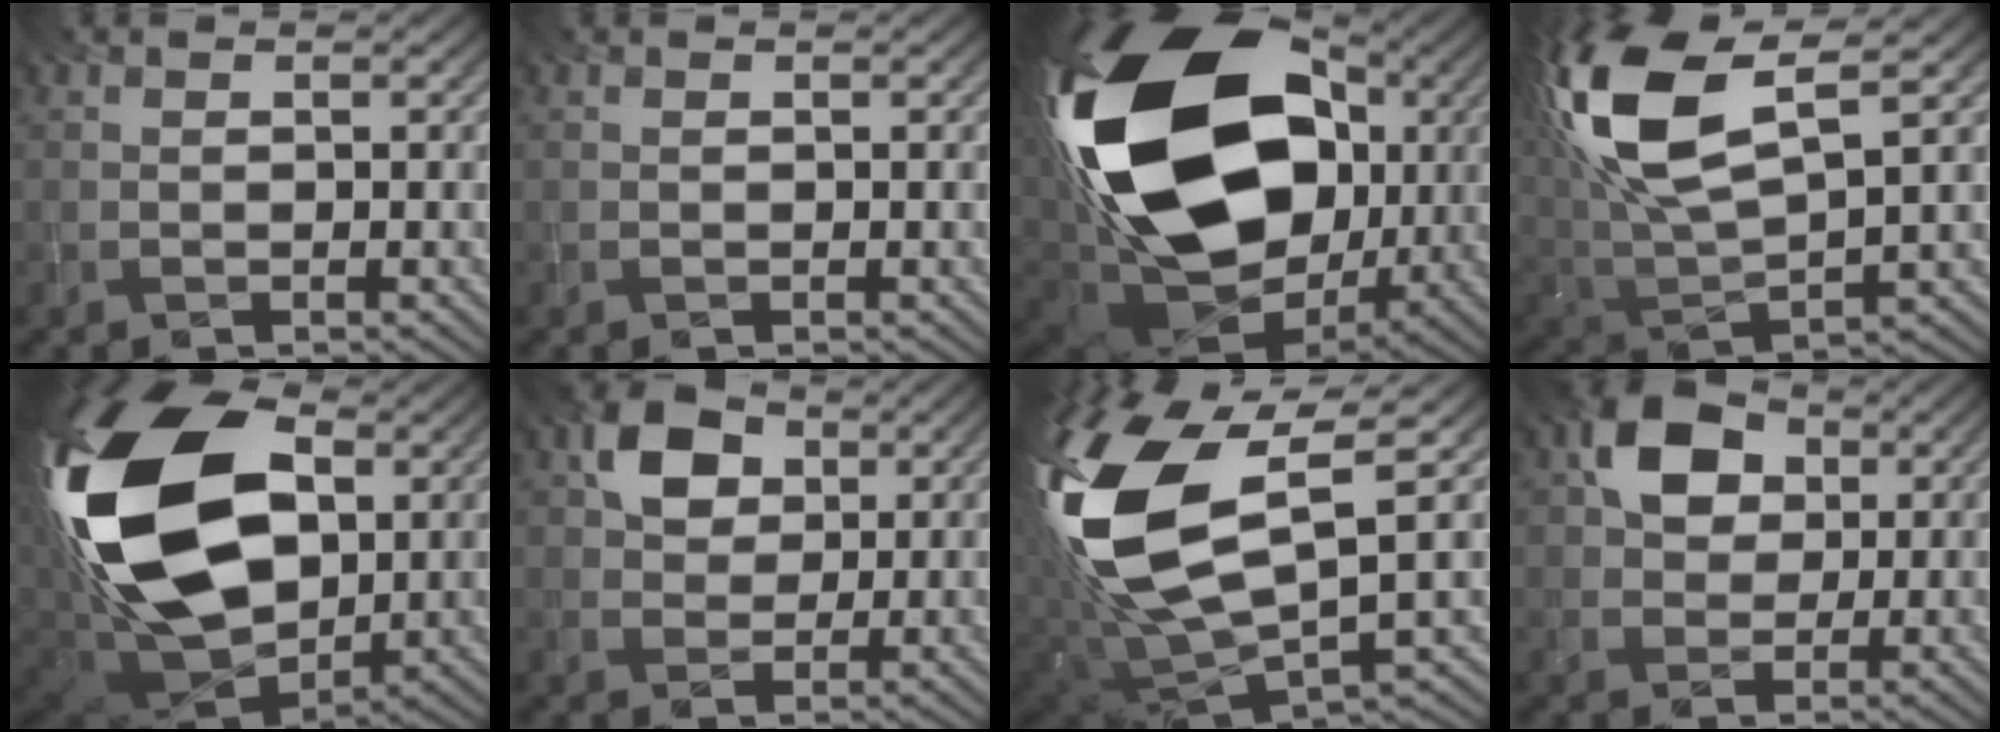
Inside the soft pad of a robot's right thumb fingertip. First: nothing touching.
{"total": 0.0}
{"total": 24.3, "force": [4.2, 16.2, 17.6], "torque": [-0.384, -0.021, 0.085]}
{"total": 15.4, "force": [6.7, 5.6, 12.7], "torque": [-0.307, 0.020, 0.136]}
{"total": 22.4, "force": [4.7, 14.2, 16.7], "torque": [-0.388, -0.004, 0.090]}
{"total": 6.6, "force": [2.5, 4.8, 3.8], "torque": [-0.086, 0.006, 0.028]}
{"total": 18.1, "force": [4.3, 8.2, 15.5], "torque": [-0.377, 0.000, 0.084]}
{"total": 7.9, "force": [2.5, 5.8, 4.9], "torque": [-0.103, 0.011, 0.030]}